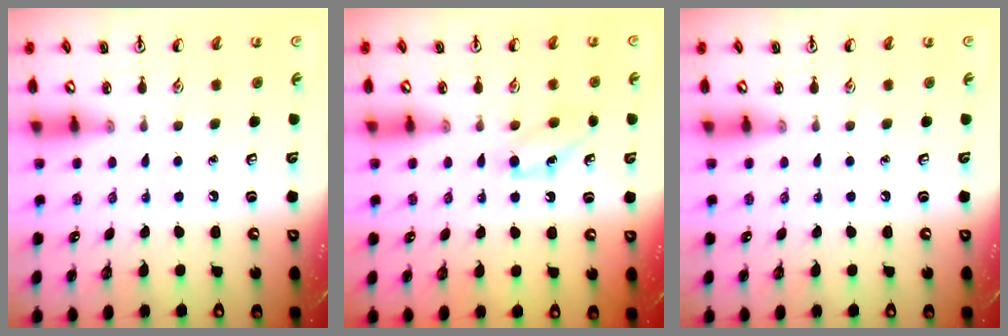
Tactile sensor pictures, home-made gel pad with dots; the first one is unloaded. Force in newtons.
{"total": 7.9, "press": 7.6, "slide": 2.1}
{"total": 0.0}